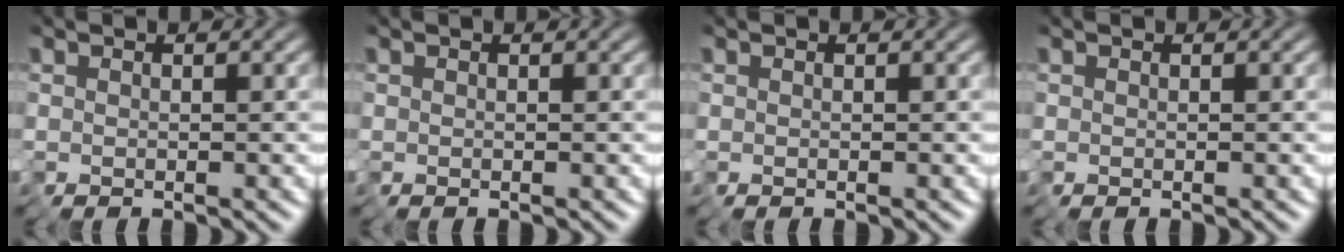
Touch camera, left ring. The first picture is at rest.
{"total": 0.0}
{"total": 0.0}
{"total": 0.0}